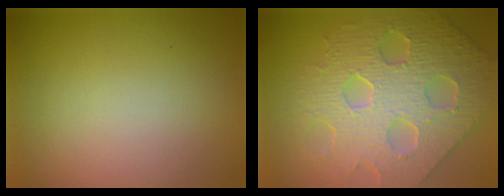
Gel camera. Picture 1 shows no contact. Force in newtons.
{"total": 7.7, "press": 6.5, "slide": 4.0}